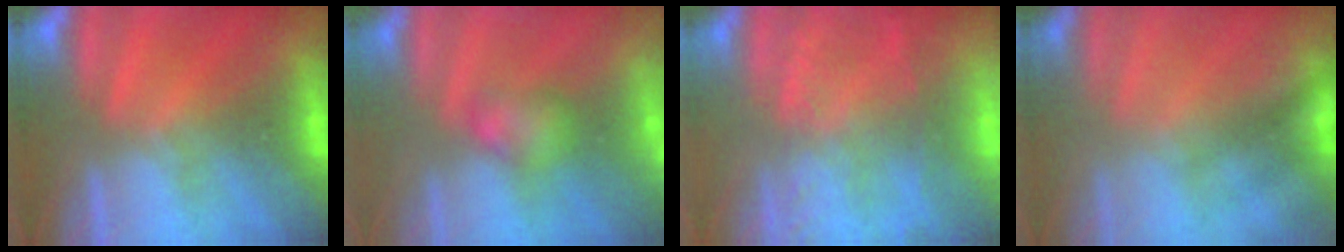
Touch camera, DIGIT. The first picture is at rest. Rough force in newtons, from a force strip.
{"total": 3.0}
{"total": 7.4}
{"total": 2.5}